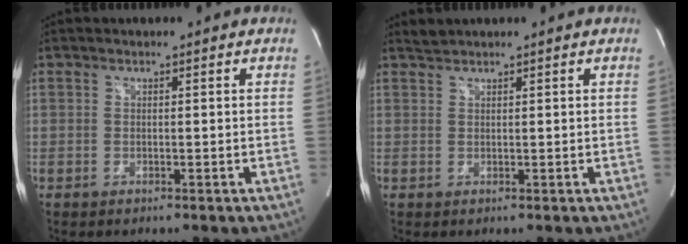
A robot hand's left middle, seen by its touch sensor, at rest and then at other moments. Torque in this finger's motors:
{"motor_torque": [0.06, 0.02, -0.09, 0.00]}